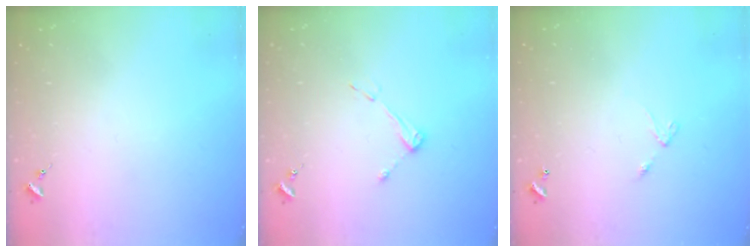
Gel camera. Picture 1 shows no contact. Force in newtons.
{"total": 4.2, "press": 4.2, "slide": 0.6}
{"total": 4.2, "press": 4.2, "slide": 0.4}